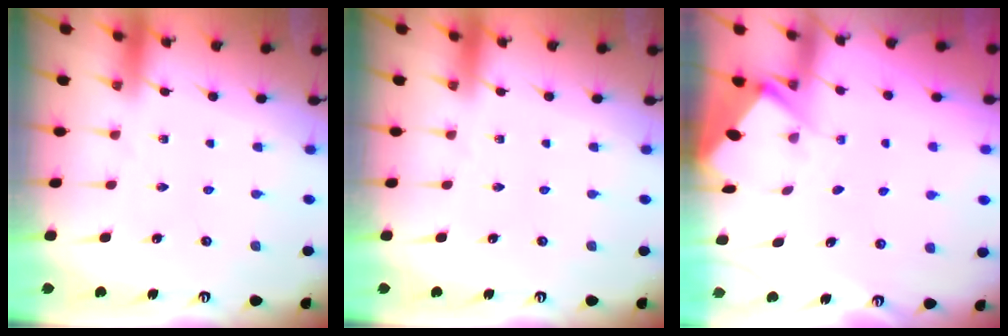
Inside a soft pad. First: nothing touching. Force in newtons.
{"total": 0.0}
{"total": 2.9, "press": 2.9, "slide": 0.3}